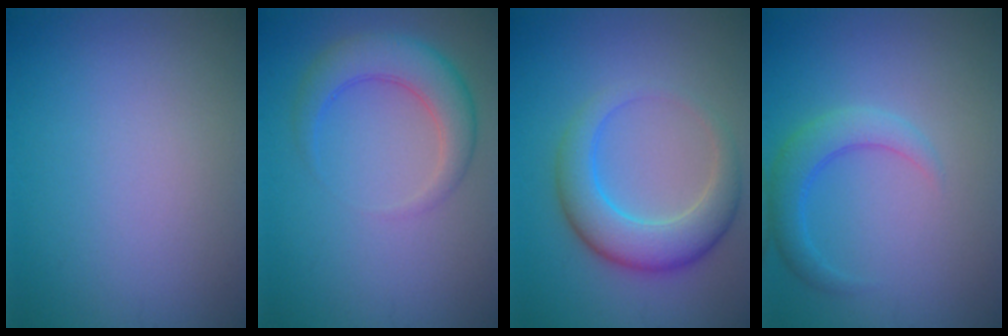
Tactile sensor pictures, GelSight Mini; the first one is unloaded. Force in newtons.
{"total": 4.6, "press": 4.6, "slide": 0.2}
{"total": 5.4, "press": 5.4, "slide": 0.2}
{"total": 3.0, "press": 3.0, "slide": 0.2}